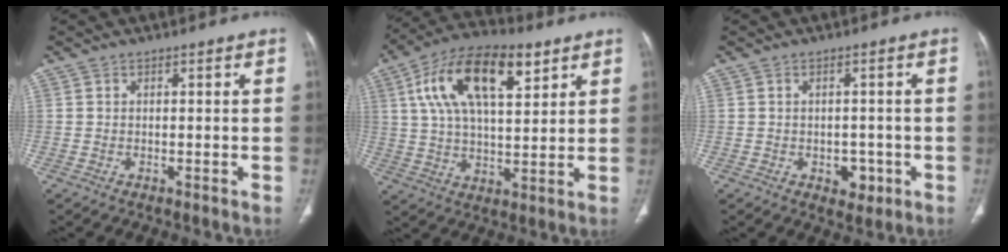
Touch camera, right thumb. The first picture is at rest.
{"total": 18.6, "force": [7.8, 8.5, 14.7], "torque": [-0.247, -0.002, 0.134]}
{"total": 3.9, "force": [-1.3, 2.7, 2.4], "torque": [-0.013, 0.003, -0.011]}